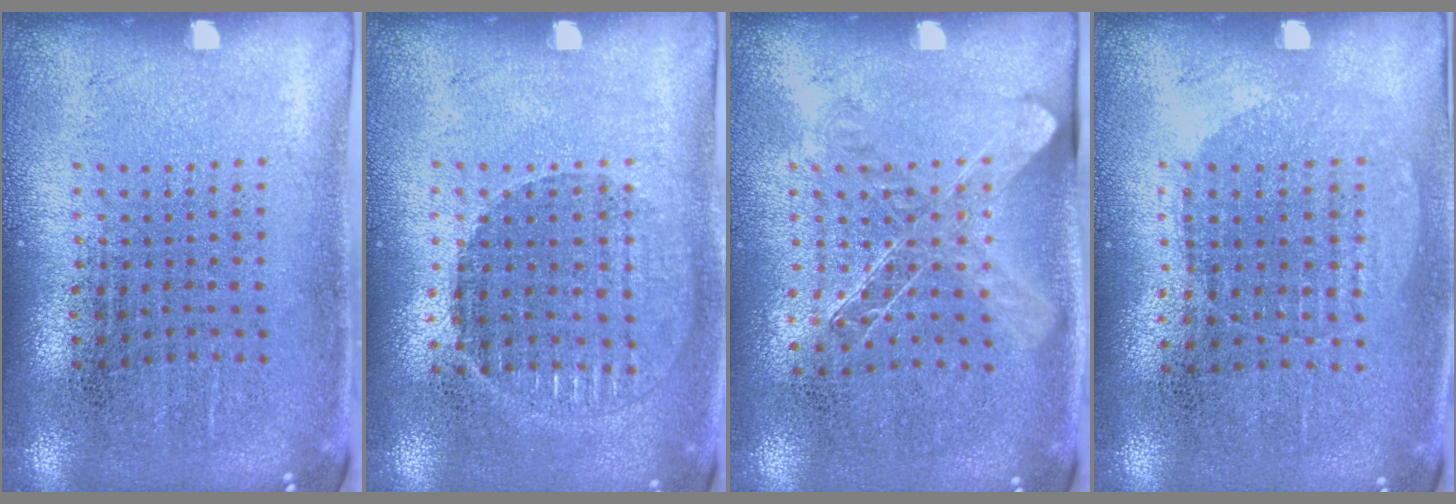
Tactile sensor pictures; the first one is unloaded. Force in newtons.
{"total": 1.0, "press": 1.0, "slide": 0.1}
{"total": 1.3, "press": 1.1, "slide": 0.7}
{"total": 0.6, "press": 0.5, "slide": 0.3}